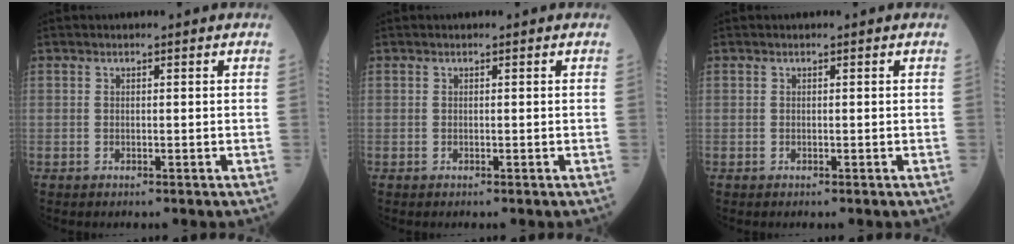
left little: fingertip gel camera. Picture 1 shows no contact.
{"total": 0.0}
{"total": 0.0}